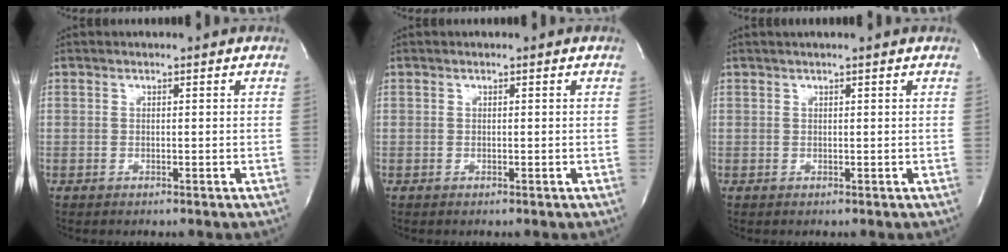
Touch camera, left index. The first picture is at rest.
{"total": 0.0}
{"total": 1.9, "force": [1.5, -0.4, 1.0], "torque": [-0.016, 0.017, 0.028]}